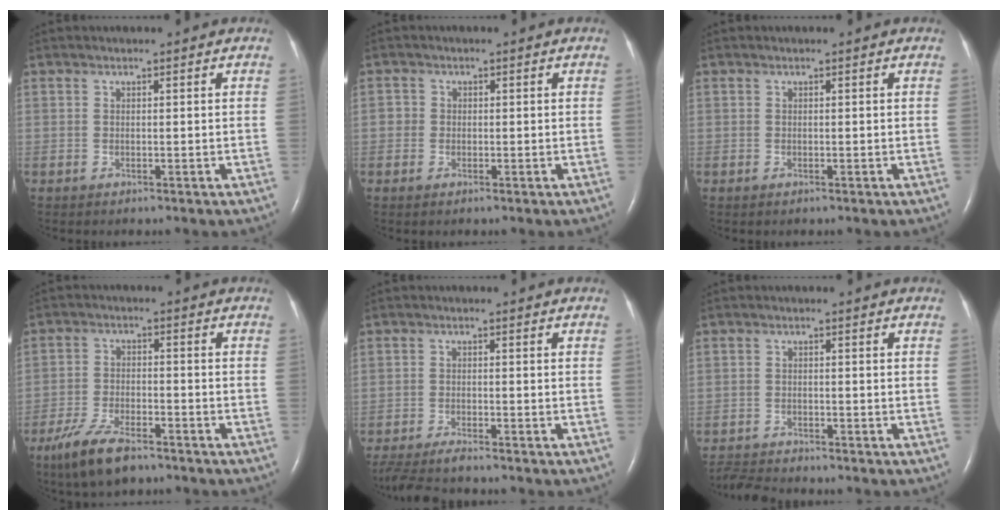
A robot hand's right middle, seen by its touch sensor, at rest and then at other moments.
{"total": 1.5, "force": [-0.3, 1.4, 0.3], "torque": [0.001, 0.005, -0.007]}
{"total": 0.0}
{"total": 8.6, "force": [-6.2, 2.6, 5.3], "torque": [-0.116, -0.014, -0.112]}
{"total": 7.4, "force": [-6.6, 0.6, 3.2], "torque": [-0.054, -0.020, -0.112]}
{"total": 3.9, "force": [-3.9, 0.0, 0.1], "torque": [-0.002, -0.019, -0.070]}